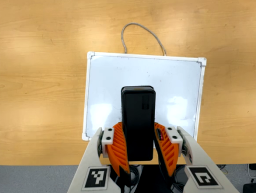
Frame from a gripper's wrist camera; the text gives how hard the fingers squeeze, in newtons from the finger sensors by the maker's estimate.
{"total": 6.9, "left": 6.3, "right": 7.5}